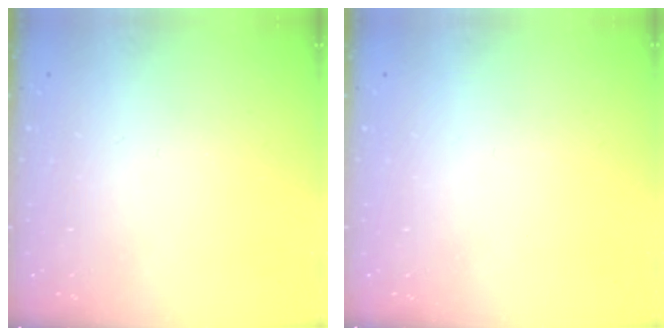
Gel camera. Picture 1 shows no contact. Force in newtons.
{"total": 0.0}